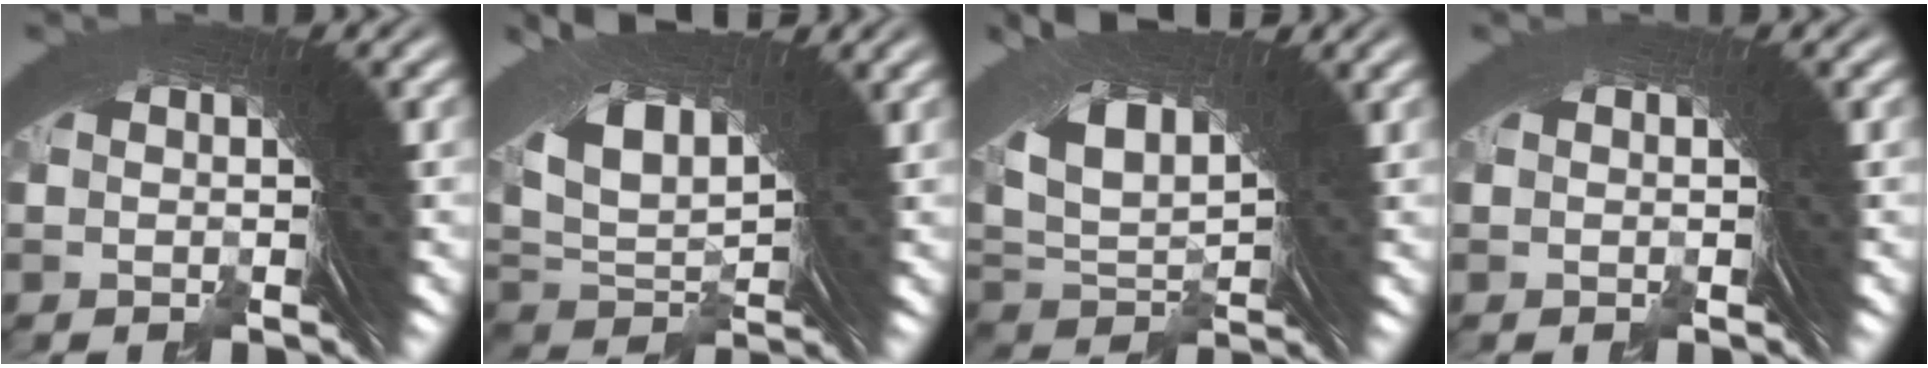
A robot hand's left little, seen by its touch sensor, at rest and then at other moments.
{"total": 9.1, "force": [4.4, 5.2, 6.0], "torque": [-0.141, -0.010, 0.083]}
{"total": 9.0, "force": [4.3, 5.2, 6.0], "torque": [-0.143, -0.013, 0.082]}
{"total": 0.6, "force": [-0.1, -0.4, -0.5], "torque": [0.010, 0.005, -0.003]}